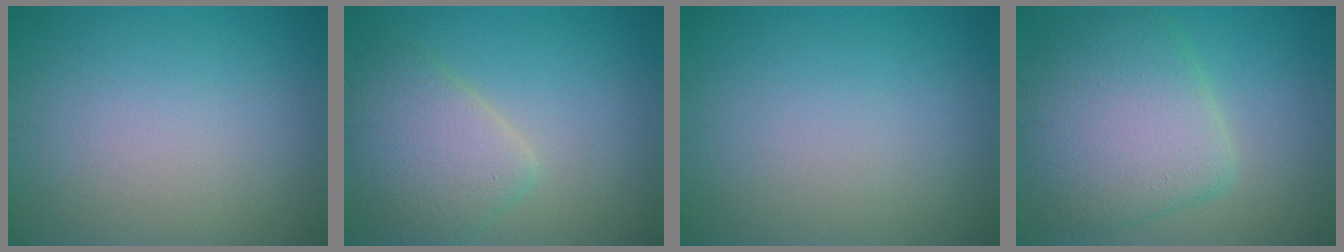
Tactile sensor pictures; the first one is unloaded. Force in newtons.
{"total": 4.8, "press": 4.8, "slide": 0.2}
{"total": 0.0}
{"total": 7.4, "press": 7.4, "slide": 0.3}